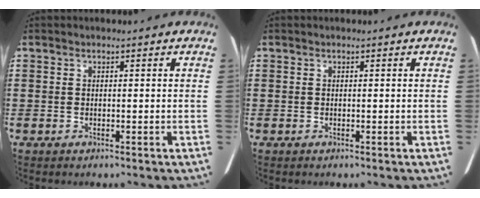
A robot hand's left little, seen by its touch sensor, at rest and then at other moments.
{"total": 0.0}